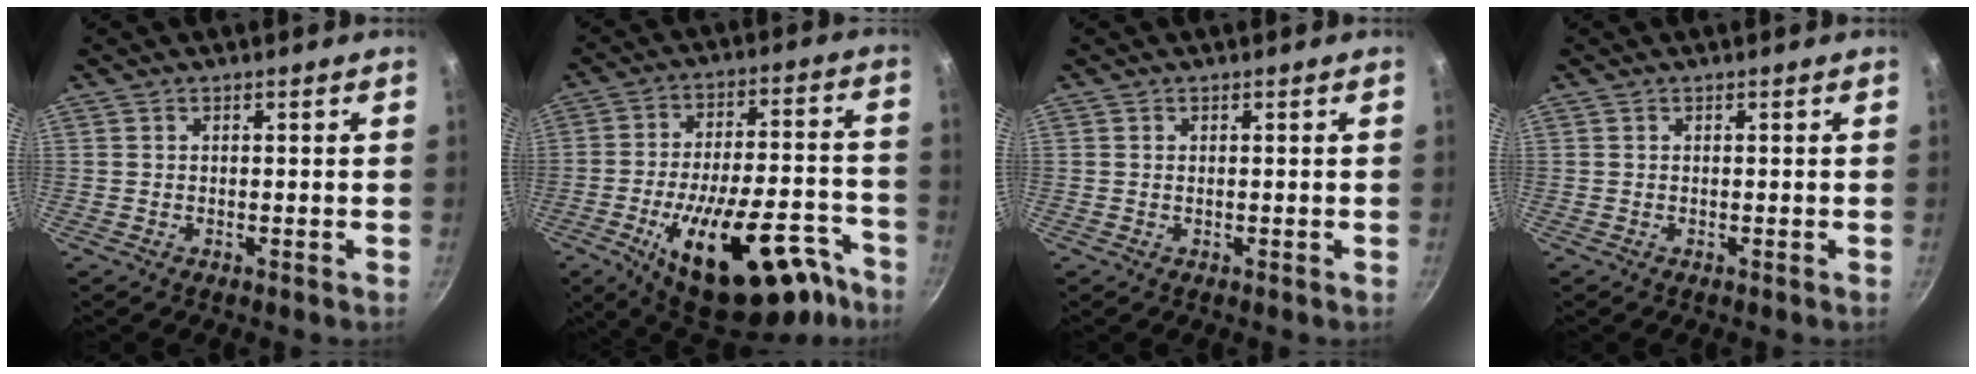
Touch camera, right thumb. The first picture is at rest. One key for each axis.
{"total": 27.5, "fx": -15.1, "fy": 11.9, "fz": 19.6, "tx": -0.241, "ty": 0.073, "tz": -0.215}
{"total": 0.0}
{"total": 0.0}